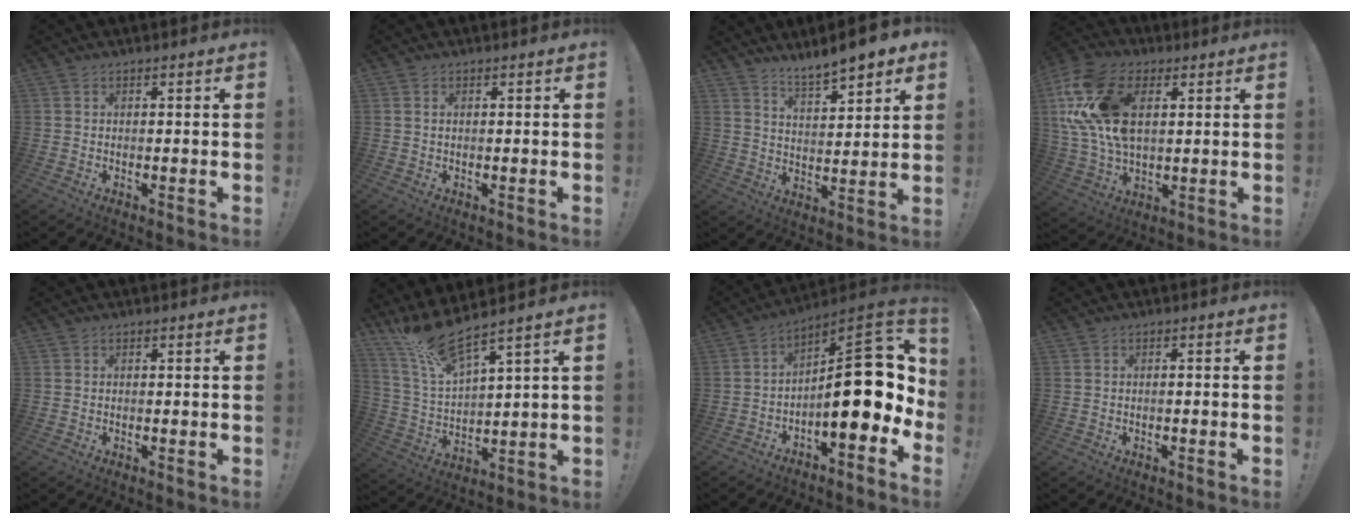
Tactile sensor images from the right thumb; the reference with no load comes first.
{"total": 0.8, "force": [0.5, 0.3, 0.5], "torque": [-0.014, 0.002, 0.010]}
{"total": 7.8, "force": [6.8, 1.1, 3.7], "torque": [-0.066, -0.047, 0.120]}
{"total": 21.0, "force": [5.9, 13.3, 15.1], "torque": [-0.296, -0.008, 0.109]}
{"total": 0.0}
{"total": 12.4, "force": [10.4, 1.9, 6.5], "torque": [-0.134, -0.066, 0.182]}
{"total": 19.9, "force": [-0.8, 7.8, 18.3], "torque": [-0.254, 0.001, -0.006]}
{"total": 1.0, "force": [-0.8, -0.2, 0.5], "torque": [-0.008, -0.002, -0.014]}